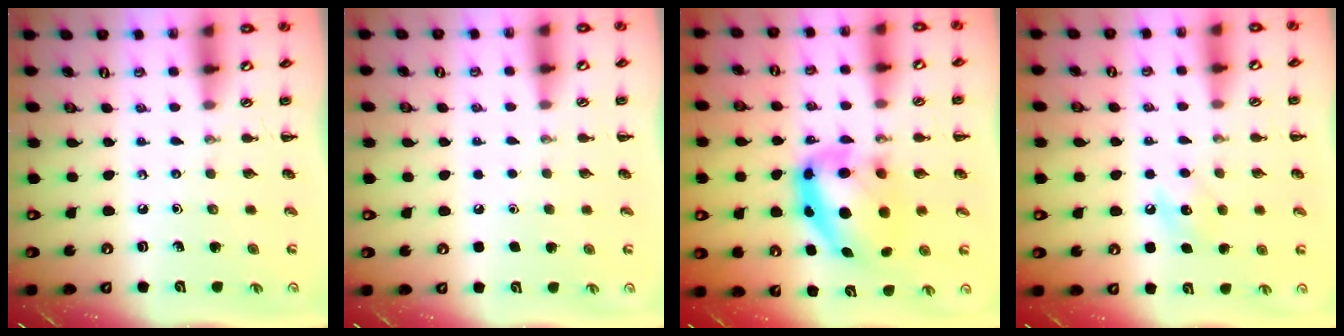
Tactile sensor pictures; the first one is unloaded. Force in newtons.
{"total": 1.8, "press": 1.8, "slide": 0.1}
{"total": 12.5, "press": 12.1, "slide": 2.9}
{"total": 7.8, "press": 7.6, "slide": 1.5}